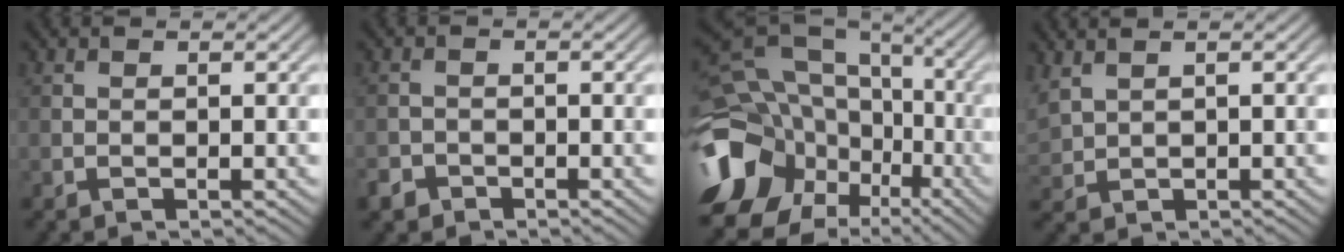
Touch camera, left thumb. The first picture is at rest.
{"total": 2.1, "force": [-1.5, 1.3, 0.5], "torque": [-0.010, -0.003, -0.037]}
{"total": 20.2, "force": [-5.7, 16.2, 10.7], "torque": [-0.256, -0.039, -0.088]}
{"total": 3.1, "force": [1.9, 1.6, 1.8], "torque": [-0.062, 0.009, 0.044]}